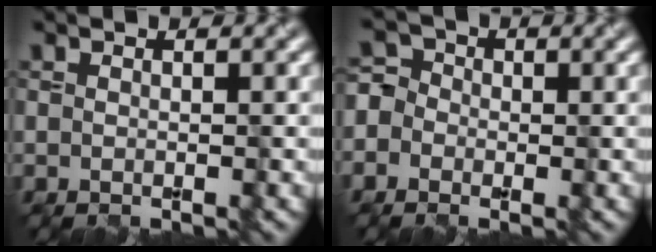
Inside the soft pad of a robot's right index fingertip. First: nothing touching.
{"total": 3.7, "force": [-1.2, 3.4, 0.9], "torque": [0.004, 0.017, -0.046]}